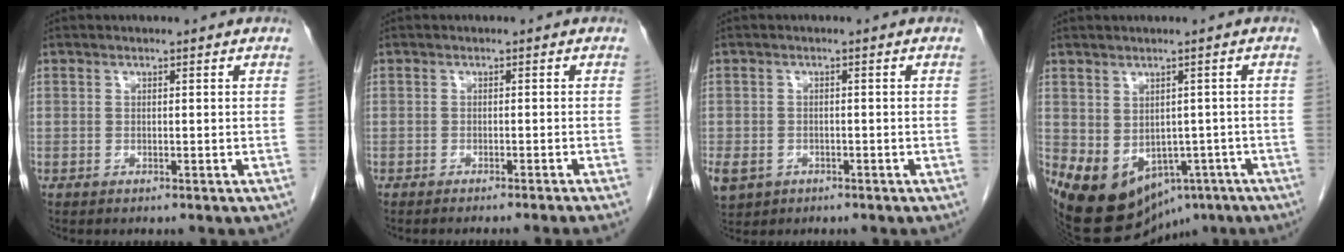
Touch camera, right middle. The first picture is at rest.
{"total": 5.0, "force": [-4.3, -1.2, 2.3], "torque": [-0.011, 0.001, -0.056]}
{"total": 10.0, "force": [-4.5, 8.1, 3.9], "torque": [-0.122, -0.006, -0.062]}
{"total": 16.1, "force": [-8.3, 10.2, 9.4], "torque": [-0.196, -0.024, -0.102]}